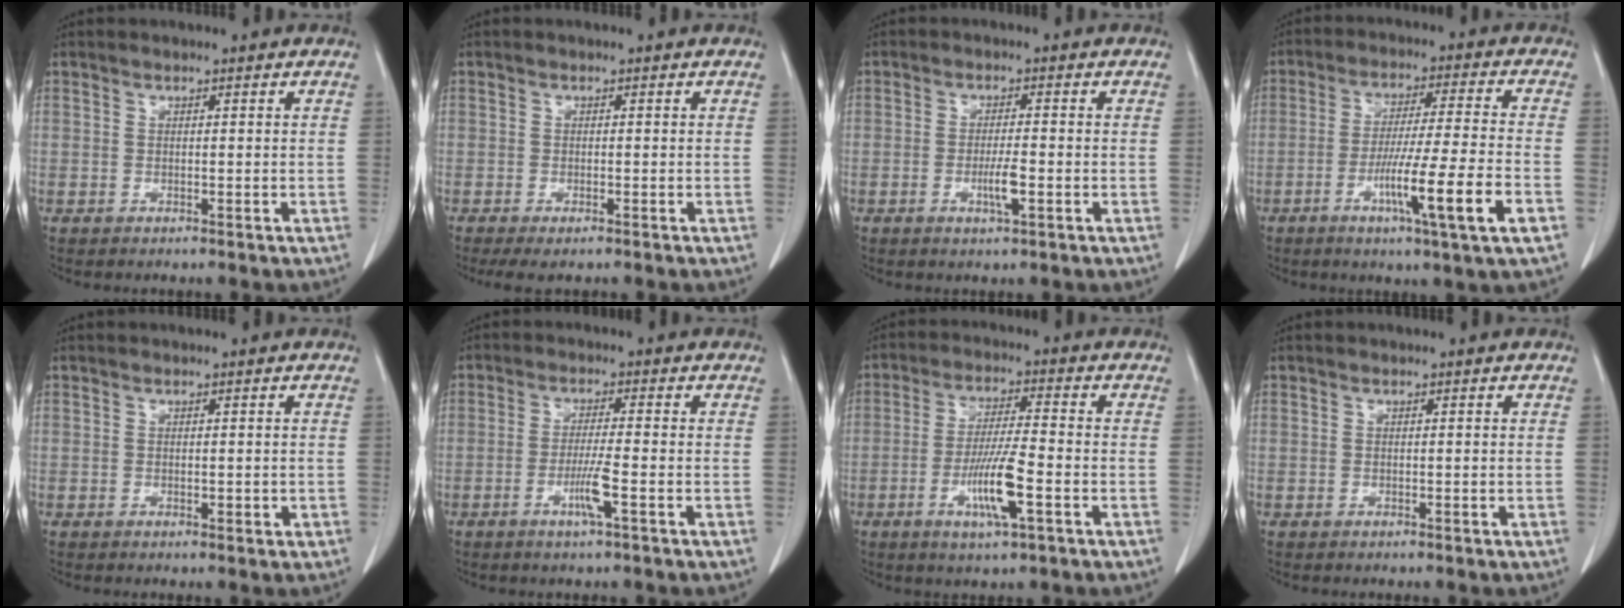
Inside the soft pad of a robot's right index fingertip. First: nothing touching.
{"total": 3.0, "force": [-2.2, 0.7, 1.9], "torque": [-0.031, -0.009, -0.033]}
{"total": 3.4, "force": [-1.1, 0.3, 3.2], "torque": [-0.059, -0.003, -0.019]}
{"total": 12.7, "force": [-5.0, -1.0, 11.7], "torque": [-0.204, -0.018, -0.085]}
{"total": 1.0, "force": [-0.2, 0.4, 0.9], "torque": [-0.010, -0.001, 0.000]}
{"total": 4.5, "force": [-1.9, -0.4, 4.1], "torque": [-0.078, -0.009, -0.037]}
{"total": 8.6, "force": [-3.2, 0.5, 8.0], "torque": [-0.151, -0.009, -0.058]}
{"total": 0.0}